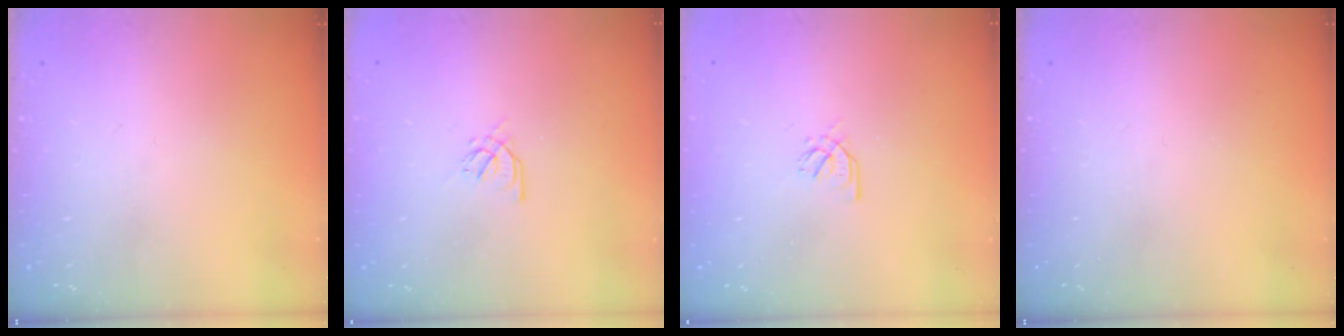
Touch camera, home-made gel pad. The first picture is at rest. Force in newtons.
{"total": 2.4, "press": 2.4, "slide": 0.5}
{"total": 1.7, "press": 1.6, "slide": 0.5}
{"total": 0.0}